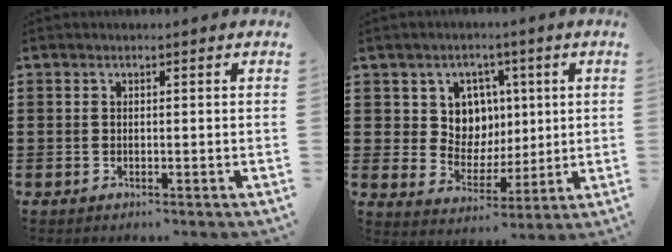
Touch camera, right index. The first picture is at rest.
{"total": 7.6, "force": [2.5, 6.7, 2.6], "torque": [-0.070, 0.003, 0.046]}